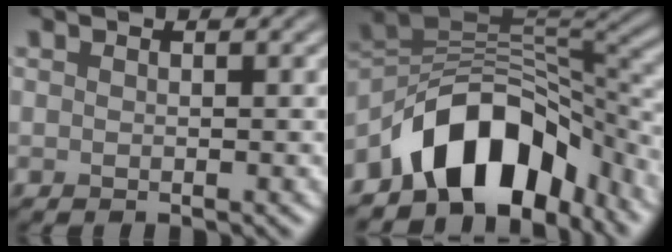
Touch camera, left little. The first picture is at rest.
{"total": 10.9, "force": [-6.4, 6.2, 6.3], "torque": [-0.079, 0.010, -0.121]}